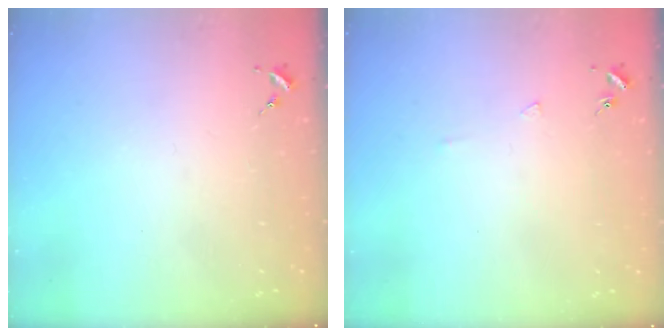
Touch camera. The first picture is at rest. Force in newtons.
{"total": 3.8, "press": 3.8, "slide": 0.5}